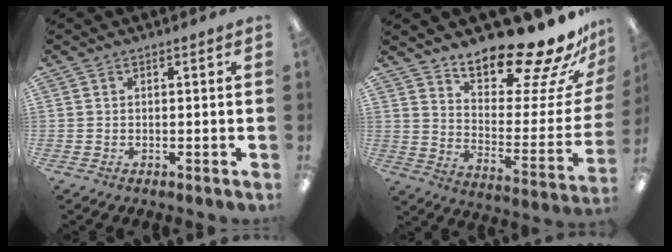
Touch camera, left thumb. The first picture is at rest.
{"total": 19.3, "force": [16.8, 4.6, 8.2], "torque": [-0.113, -0.137, 0.276]}